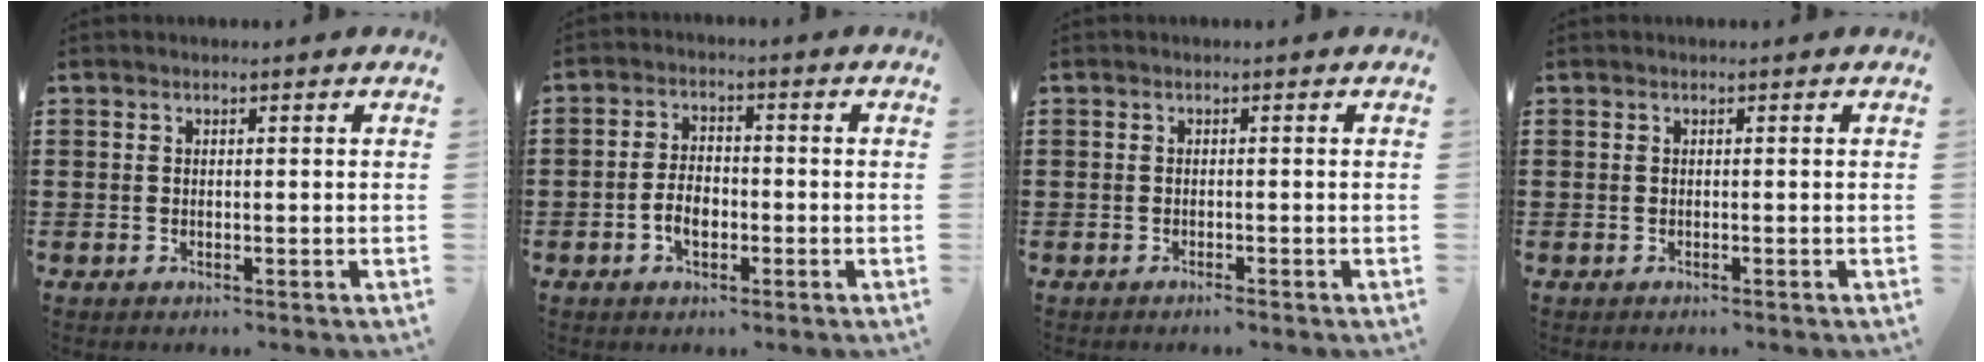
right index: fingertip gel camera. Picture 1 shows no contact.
{"total": 4.1, "force": [-1.5, 2.2, 3.1], "torque": [-0.074, -0.003, -0.030]}
{"total": 0.6, "force": [-0.5, 0.0, 0.1], "torque": [-0.003, -0.003, -0.011]}
{"total": 0.0}